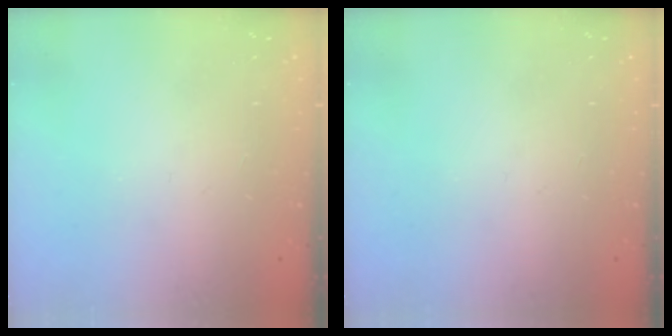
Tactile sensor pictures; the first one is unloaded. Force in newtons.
{"total": 0.0}